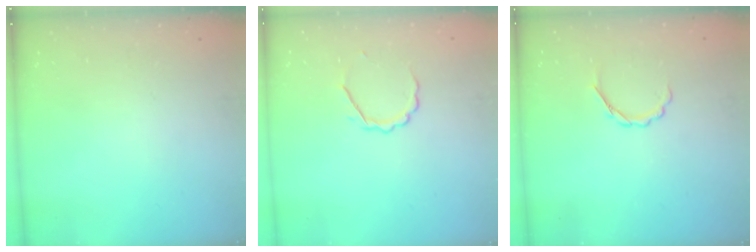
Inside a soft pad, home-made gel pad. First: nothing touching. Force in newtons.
{"total": 4.2, "press": 4.2, "slide": 0.7}
{"total": 3.0, "press": 2.8, "slide": 0.9}